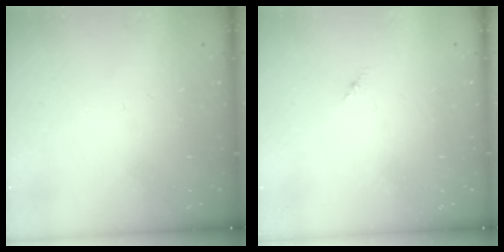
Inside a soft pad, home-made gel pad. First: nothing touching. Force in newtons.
{"total": 1.8, "press": 1.7, "slide": 0.6}